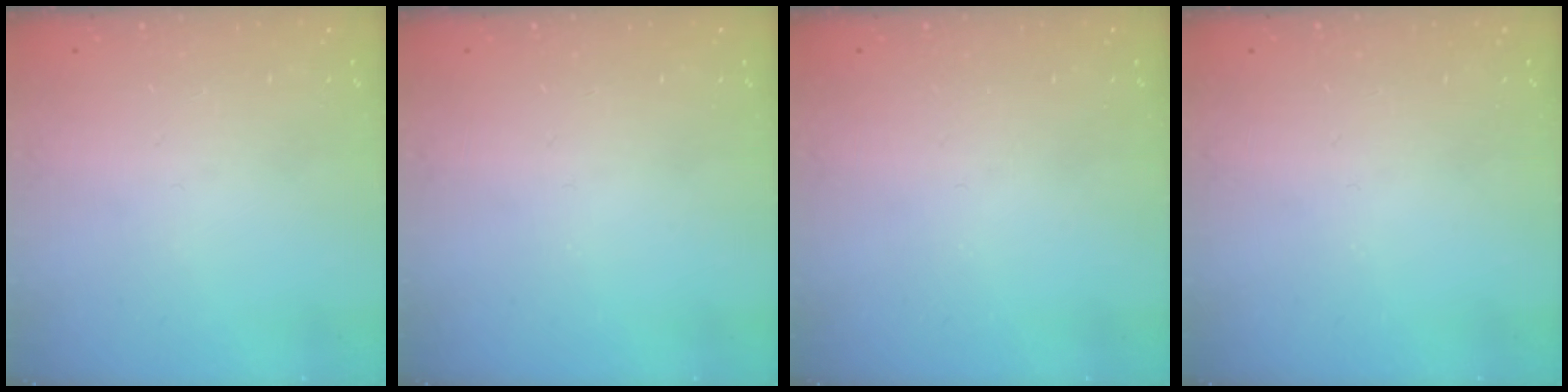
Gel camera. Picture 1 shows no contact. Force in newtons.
{"total": 0.0}
{"total": 0.0}
{"total": 0.0}